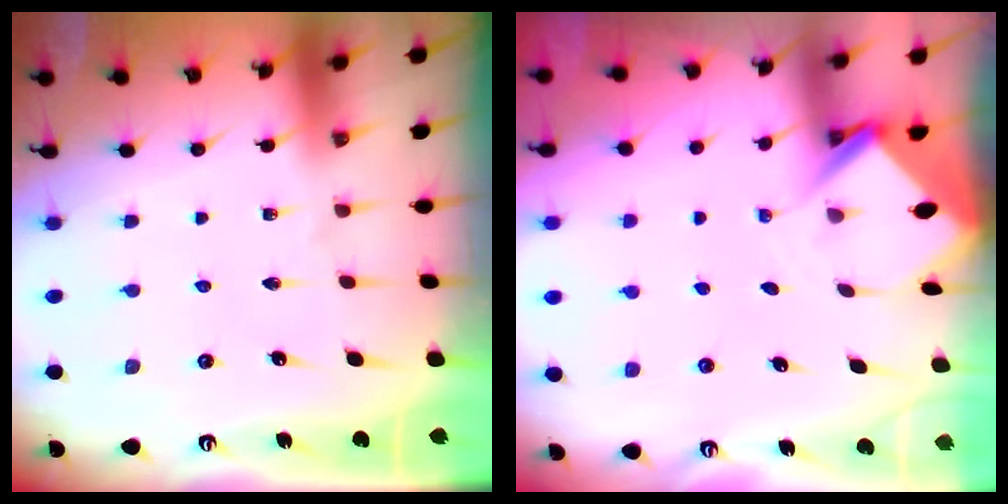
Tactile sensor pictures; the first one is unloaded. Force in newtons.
{"total": 3.6, "press": 3.6, "slide": 0.3}